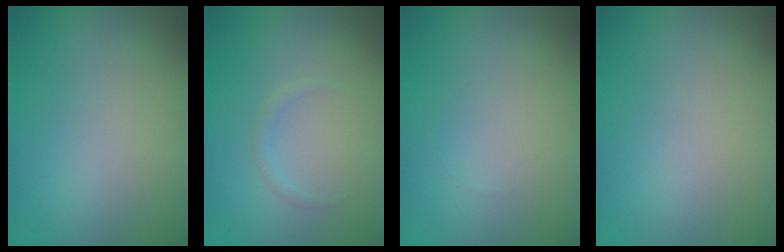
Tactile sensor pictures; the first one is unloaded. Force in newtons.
{"total": 0.7, "press": 0.7, "slide": 0.1}
{"total": 0.0}
{"total": 0.0}